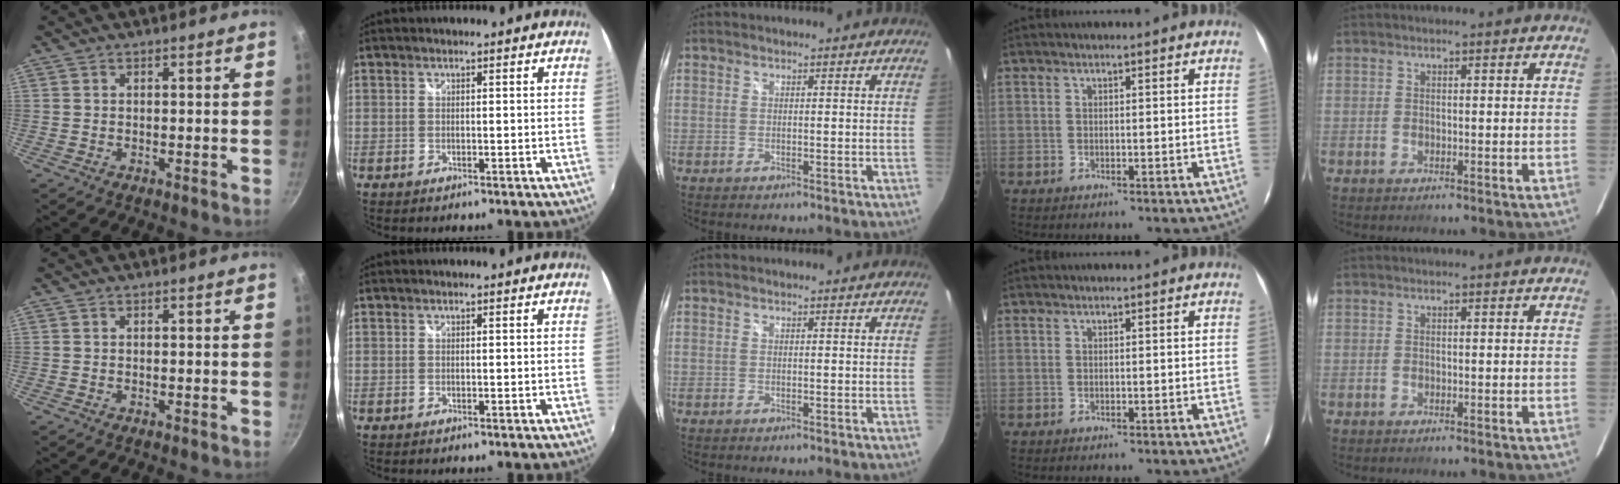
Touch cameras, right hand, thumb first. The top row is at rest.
{}